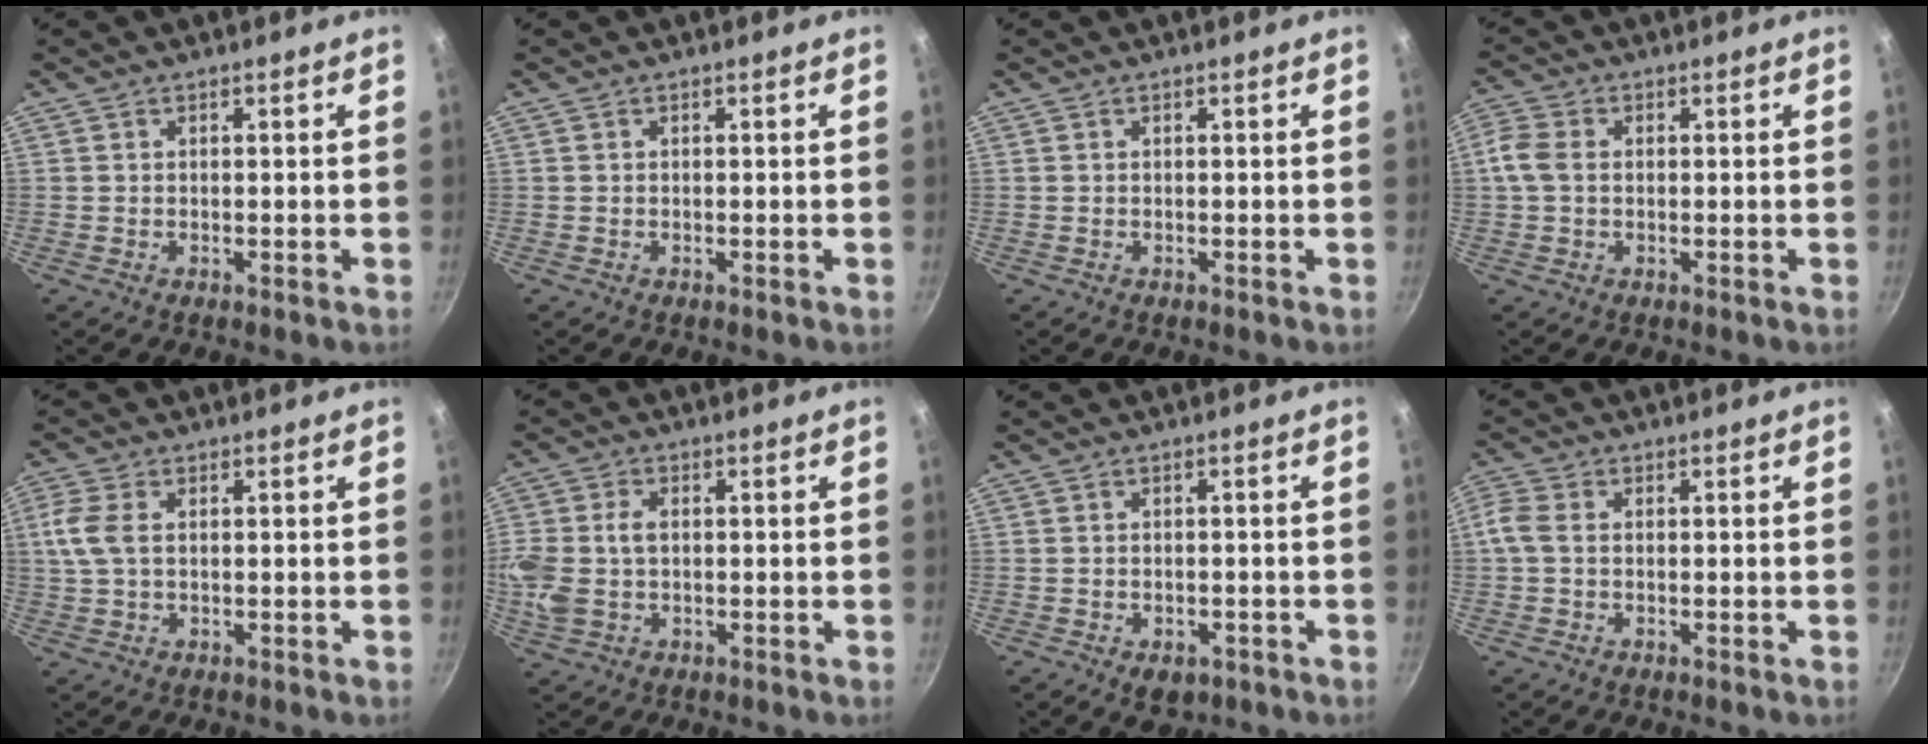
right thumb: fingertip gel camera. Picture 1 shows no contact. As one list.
[{"total": 0.0}, {"total": 0.0}, {"total": 4.8, "force": [0.2, 3.5, 3.2], "torque": [-0.070, 0.010, -0.006]}, {"total": 5.8, "force": [0.9, 3.4, 4.6], "torque": [-0.106, 0.009, 0.014]}, {"total": 10.0, "force": [0.0, 6.9, 7.2], "torque": [-0.160, 0.008, -0.004]}, {"total": 4.2, "force": [-2.0, 2.8, 2.5], "torque": [-0.025, 0.011, -0.013]}, {"total": 3.7, "force": [-0.2, 2.6, 2.6], "torque": [-0.062, 0.009, -0.012]}]